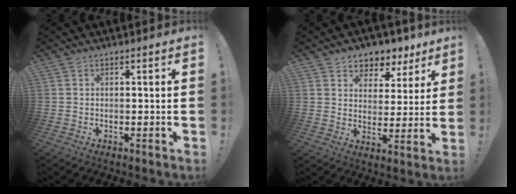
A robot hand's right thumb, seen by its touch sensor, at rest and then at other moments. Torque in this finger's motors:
{"motor_torque": [-0.08, 0.25, 0.17, 0.00, 0.00]}